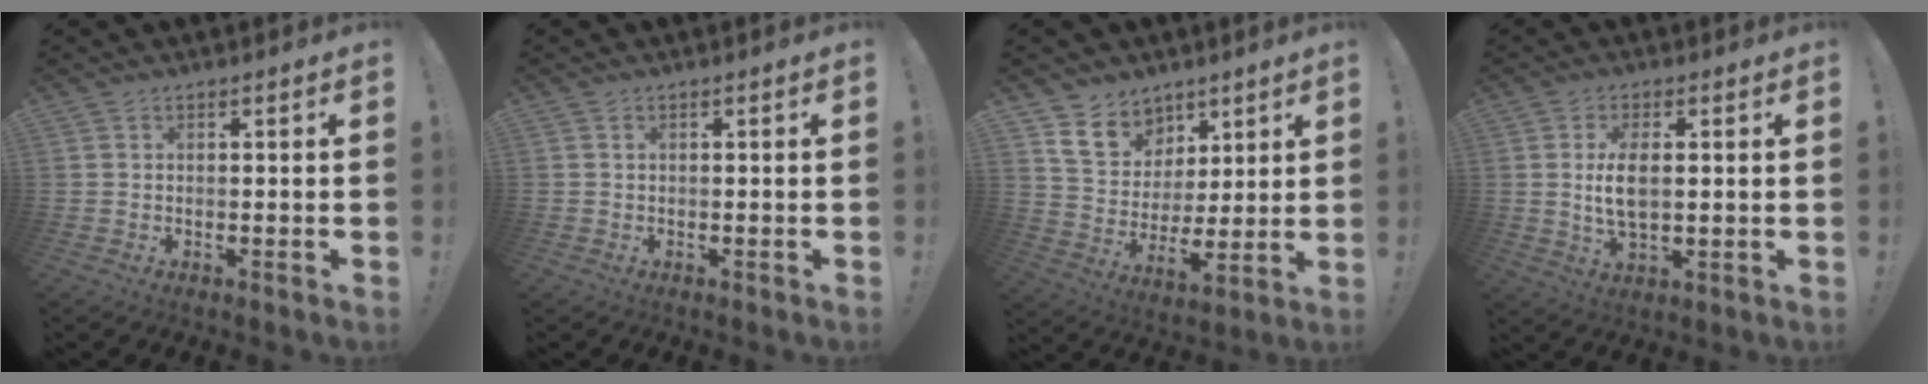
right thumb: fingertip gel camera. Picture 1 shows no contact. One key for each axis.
{"total": 0.8, "fx": -0.1, "fy": 0.8, "fz": 0.0, "tx": 0.000, "ty": 0.002, "tz": -0.002}
{"total": 11.8, "fx": 7.4, "fy": 8.5, "fz": 3.5, "tx": -0.055, "ty": -0.055, "tz": 0.149}
{"total": 7.7, "fx": 0.8, "fy": 4.0, "fz": 6.6, "tx": -0.122, "ty": -0.011, "tz": 0.006}